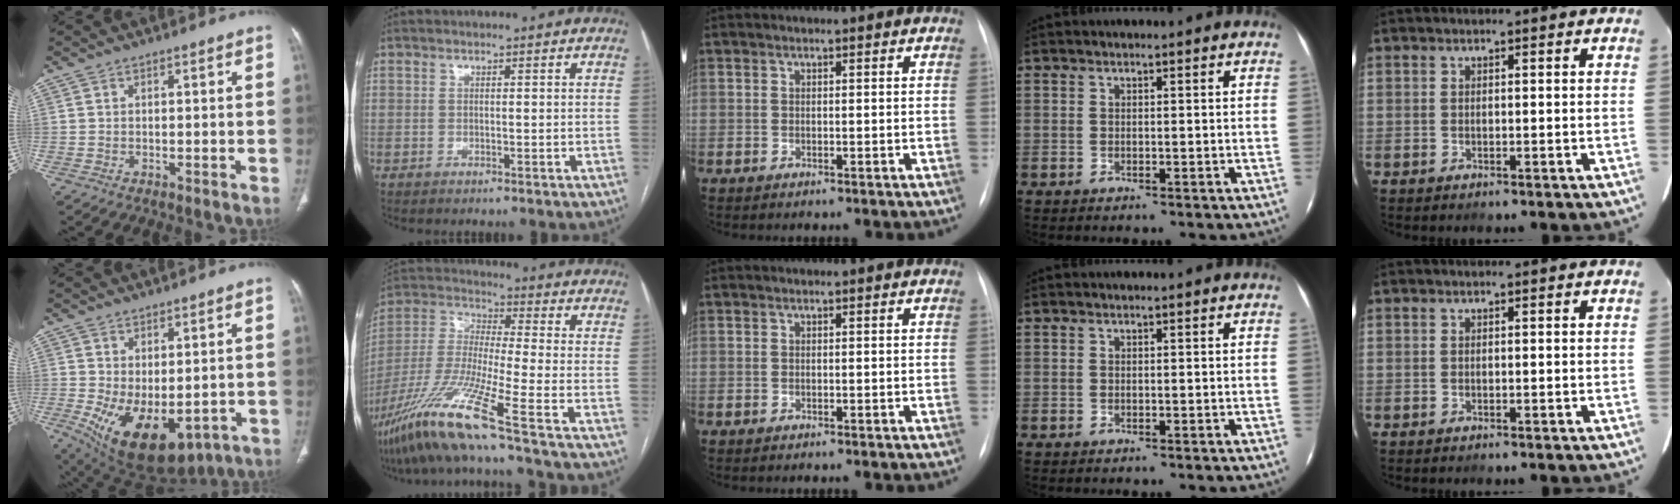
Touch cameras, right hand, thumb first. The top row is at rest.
{"thumb": {"total": 15.0, "force": [-4.6, 8.5, 11.5], "torque": [-0.184, -0.009, -0.040]}, "index": {"total": 16.1, "force": [-10.9, -2.0, 11.7], "torque": [-0.257, -0.037, -0.209]}}